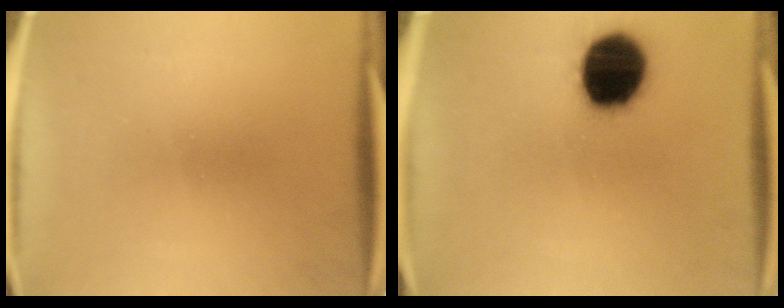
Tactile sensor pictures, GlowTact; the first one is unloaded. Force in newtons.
{"total": 18.8}